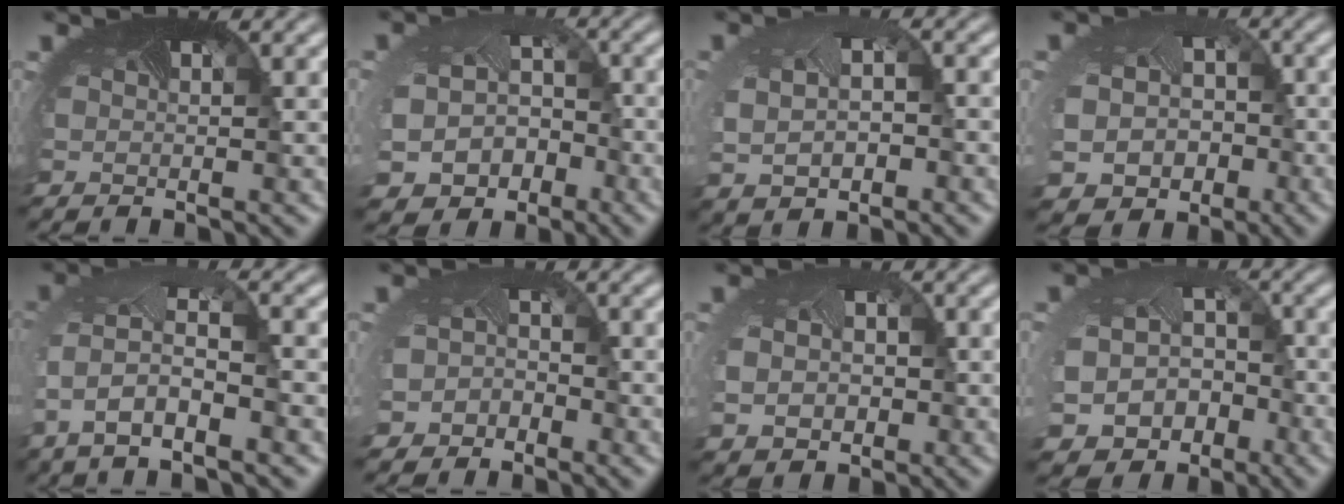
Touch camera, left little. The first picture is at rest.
{"total": 7.6, "force": [-2.9, 6.2, 3.4], "torque": [-0.074, -0.045, -0.030]}
{"total": 5.3, "force": [-0.2, 3.6, 3.8], "torque": [-0.080, -0.011, 0.016]}
{"total": 9.2, "force": [-2.9, 7.7, 4.1], "torque": [-0.091, -0.051, -0.037]}
{"total": 6.3, "force": [-1.9, 2.7, 5.4], "torque": [-0.130, -0.008, -0.038]}
{"total": 2.6, "force": [-1.6, 1.9, 0.5], "torque": [-0.011, -0.016, -0.028]}
{"total": 5.3, "force": [-0.5, 4.3, 3.0], "torque": [-0.057, -0.018, 0.002]}
{"total": 8.5, "force": [-3.4, 7.0, 3.5], "torque": [-0.080, -0.050, -0.041]}